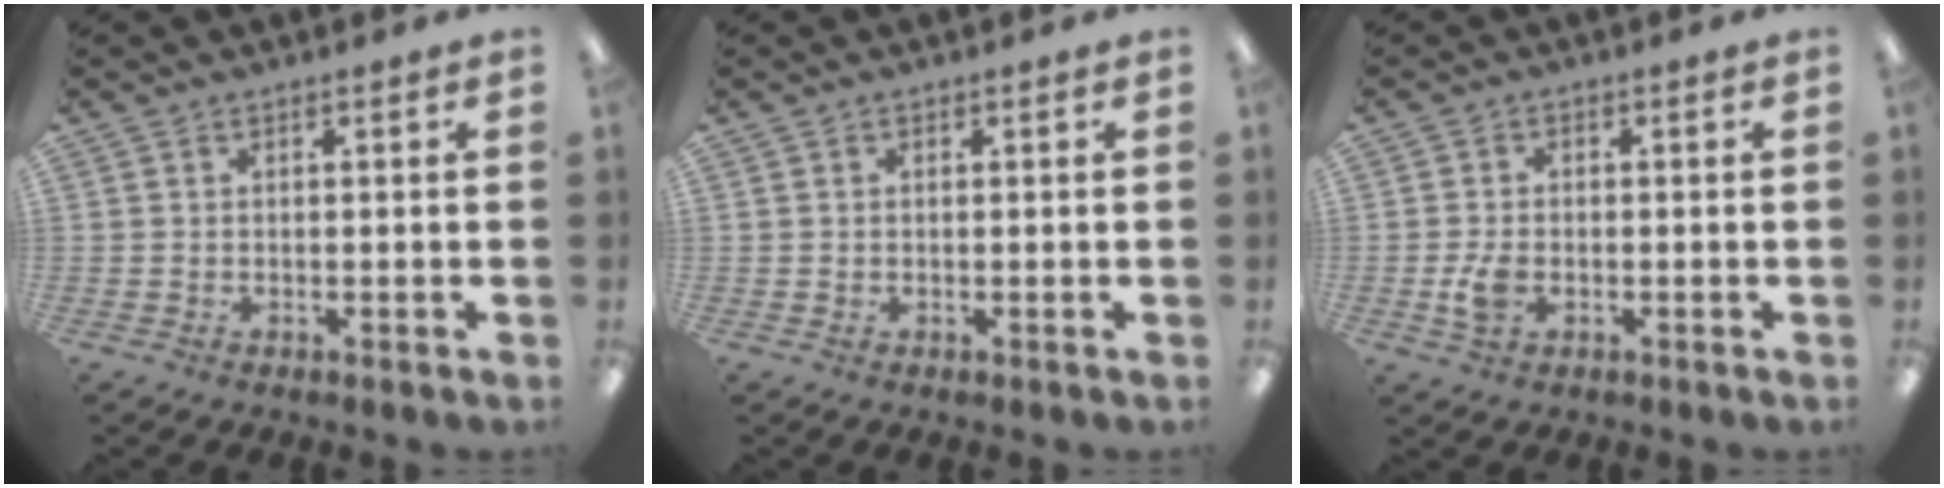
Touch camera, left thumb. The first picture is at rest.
{"total": 0.0}
{"total": 4.6, "force": [-1.1, 3.1, 3.3], "torque": [-0.066, -0.002, -0.024]}